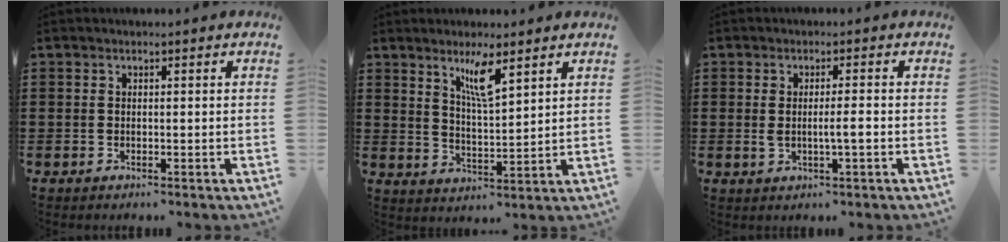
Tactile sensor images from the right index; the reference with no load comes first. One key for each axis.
{"total": 5.6, "fx": 3.6, "fy": 0.8, "fz": 4.3, "tx": -0.086, "ty": 0.001, "tz": 0.059}
{"total": 3.1, "fx": -0.4, "fy": 0.2, "fz": 3.1, "tx": -0.055, "ty": -0.006, "tz": -0.008}